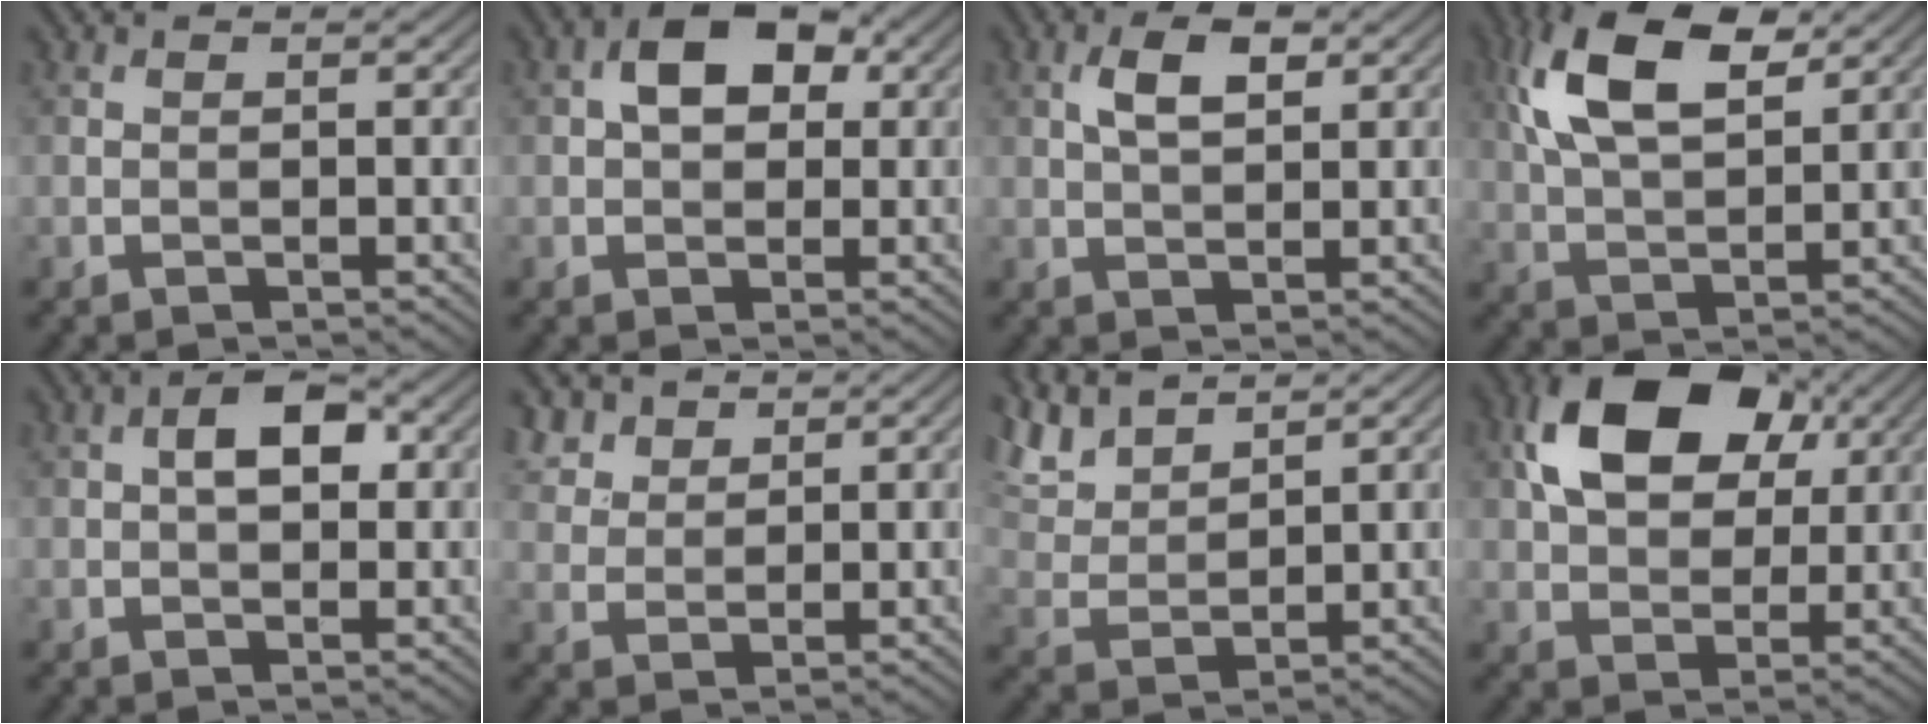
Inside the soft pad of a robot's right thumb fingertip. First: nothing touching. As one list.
[{"total": 5.8, "force": [1.4, 3.8, 4.1], "torque": [-0.069, 0.009, 0.014]}, {"total": 4.2, "force": [1.5, 1.9, 3.4], "torque": [-0.071, 0.009, 0.028]}, {"total": 11.6, "force": [5.1, 5.3, 9.0], "torque": [-0.199, 0.016, 0.096]}, {"total": 4.2, "force": [0.7, 2.3, 3.5], "torque": [-0.059, 0.010, 0.007]}, {"total": 4.2, "force": [3.1, 2.4, 1.6], "torque": [-0.048, -0.002, 0.073]}, {"total": 7.3, "force": [6.1, 2.1, 3.4], "torque": [-0.091, 0.013, 0.121]}, {"total": 13.9, "force": [5.2, 8.9, 9.3], "torque": [-0.186, 0.020, 0.094]}]